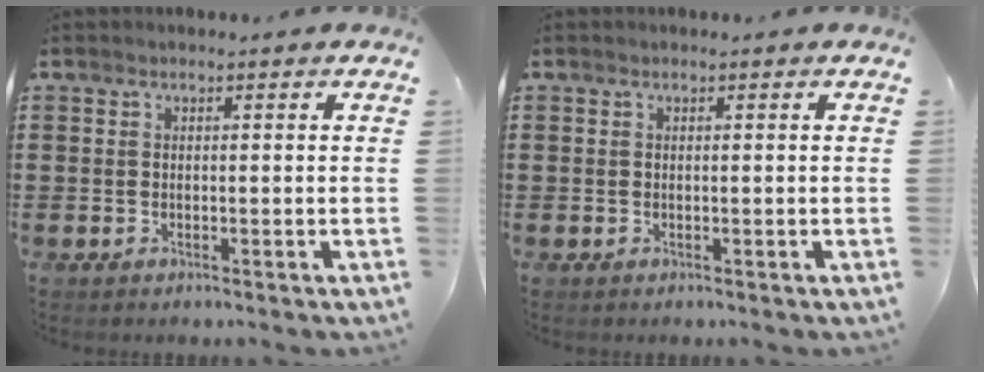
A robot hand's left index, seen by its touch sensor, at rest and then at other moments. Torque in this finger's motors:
{"motor_torque": [0.00, 0.00, 0.00, -0.01]}